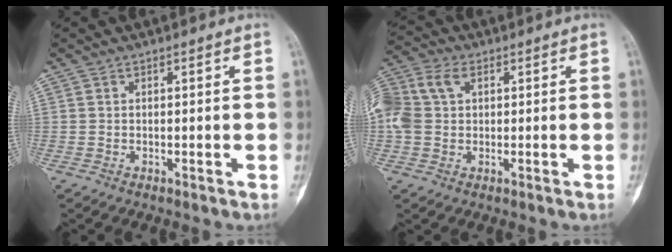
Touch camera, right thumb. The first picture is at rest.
{"total": 12.2, "force": [3.0, 8.6, 8.1], "torque": [-0.202, 0.030, 0.057]}